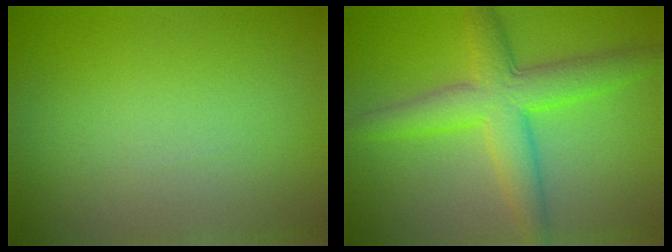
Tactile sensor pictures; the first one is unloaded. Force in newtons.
{"total": 6.0, "press": 6.0, "slide": 0.2}